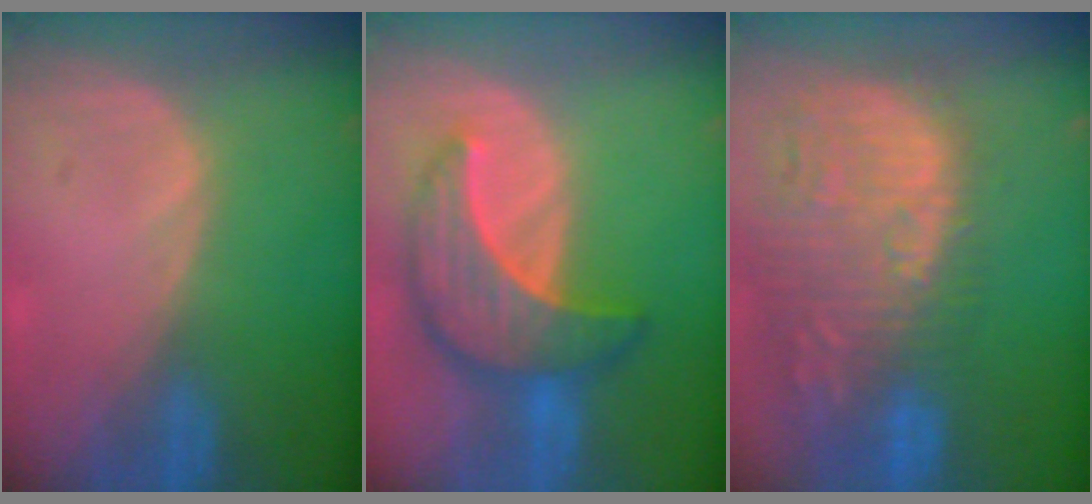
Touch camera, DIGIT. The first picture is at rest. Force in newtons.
{"total": 9.4, "press": 9.3, "slide": 0.9}
{"total": 15.0, "press": 12.8, "slide": 7.8}